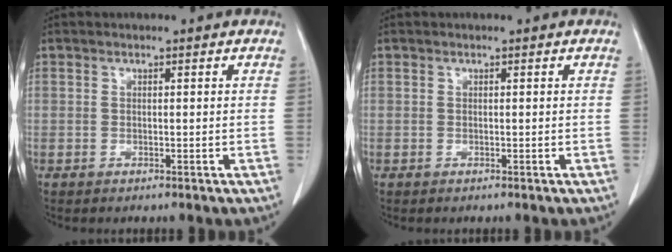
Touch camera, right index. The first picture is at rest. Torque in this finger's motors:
{"motor_torque": [0.00, 0.00, 0.02, 0.00]}